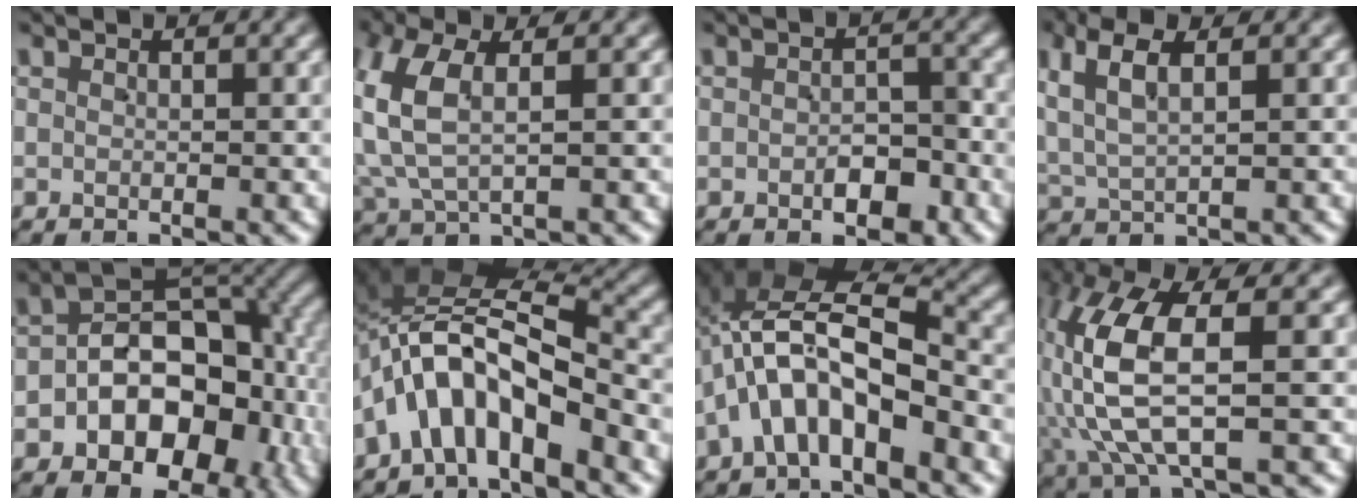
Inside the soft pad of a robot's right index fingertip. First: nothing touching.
{"total": 6.5, "force": [1.2, 4.2, 4.8], "torque": [-0.130, -0.002, 0.027]}
{"total": 3.2, "force": [-1.4, 2.1, 2.0], "torque": [-0.015, 0.003, -0.025]}
{"total": 4.7, "force": [2.0, 2.8, 3.3], "torque": [-0.082, 0.003, 0.040]}
{"total": 11.9, "force": [-1.6, 8.5, 8.2], "torque": [-0.136, -0.020, -0.014]}
{"total": 11.5, "force": [-0.7, 7.8, 8.4], "torque": [-0.185, 0.003, -0.023]}
{"total": 10.2, "force": [0.8, 7.1, 7.3], "torque": [-0.150, 0.006, -0.008]}
{"total": 9.6, "force": [0.9, 4.7, 8.3], "torque": [-0.198, -0.005, 0.025]}